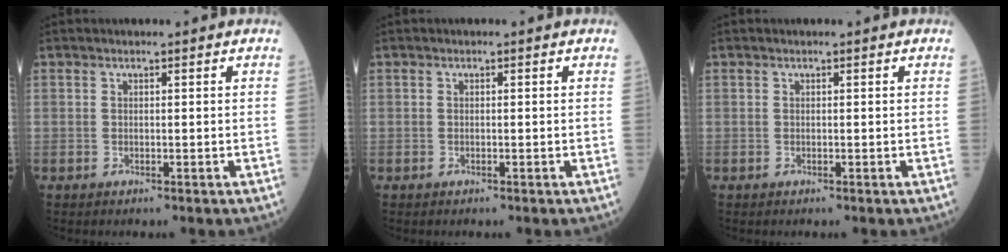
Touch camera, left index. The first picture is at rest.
{"total": 0.0}
{"total": 0.0}